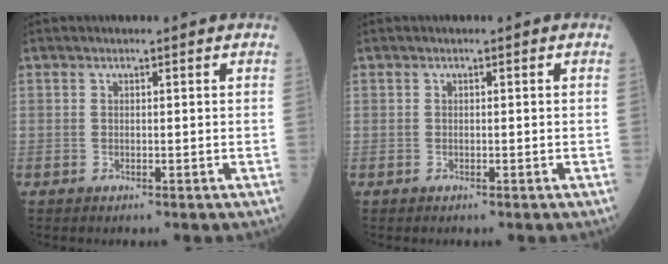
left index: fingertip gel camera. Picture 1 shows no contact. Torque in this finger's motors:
{"motor_torque": [0.00, 0.00, 0.00, 0.00]}